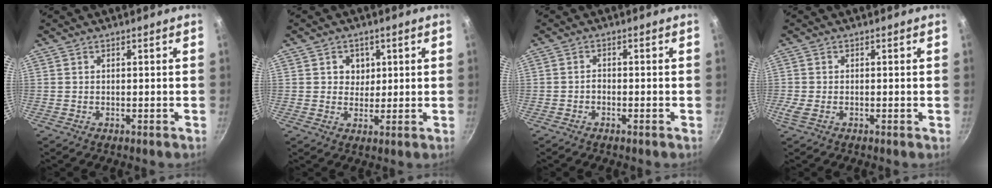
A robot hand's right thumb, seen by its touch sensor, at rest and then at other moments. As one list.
[{"total": 3.7, "force": [1.1, 3.4, 0.8], "torque": [0.016, -0.006, 0.016]}, {"total": 1.2, "force": [-0.8, 0.4, 0.7], "torque": [-0.018, 0.008, -0.019]}, {"total": 1.0, "force": [-0.4, 0.2, 0.9], "torque": [-0.022, 0.000, -0.012]}]